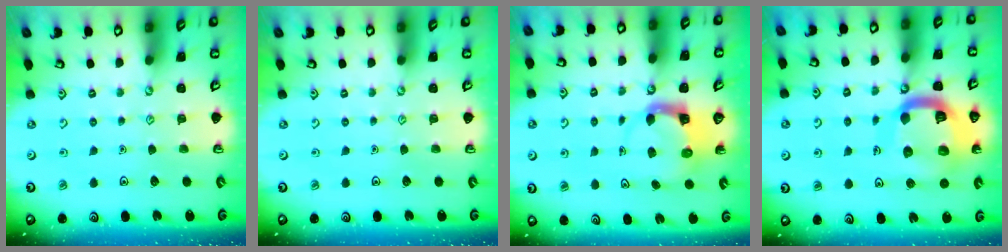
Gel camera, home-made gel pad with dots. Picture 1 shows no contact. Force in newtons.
{"total": 0.0}
{"total": 3.8, "press": 3.8, "slide": 0.5}
{"total": 18.2, "press": 18.1, "slide": 1.8}